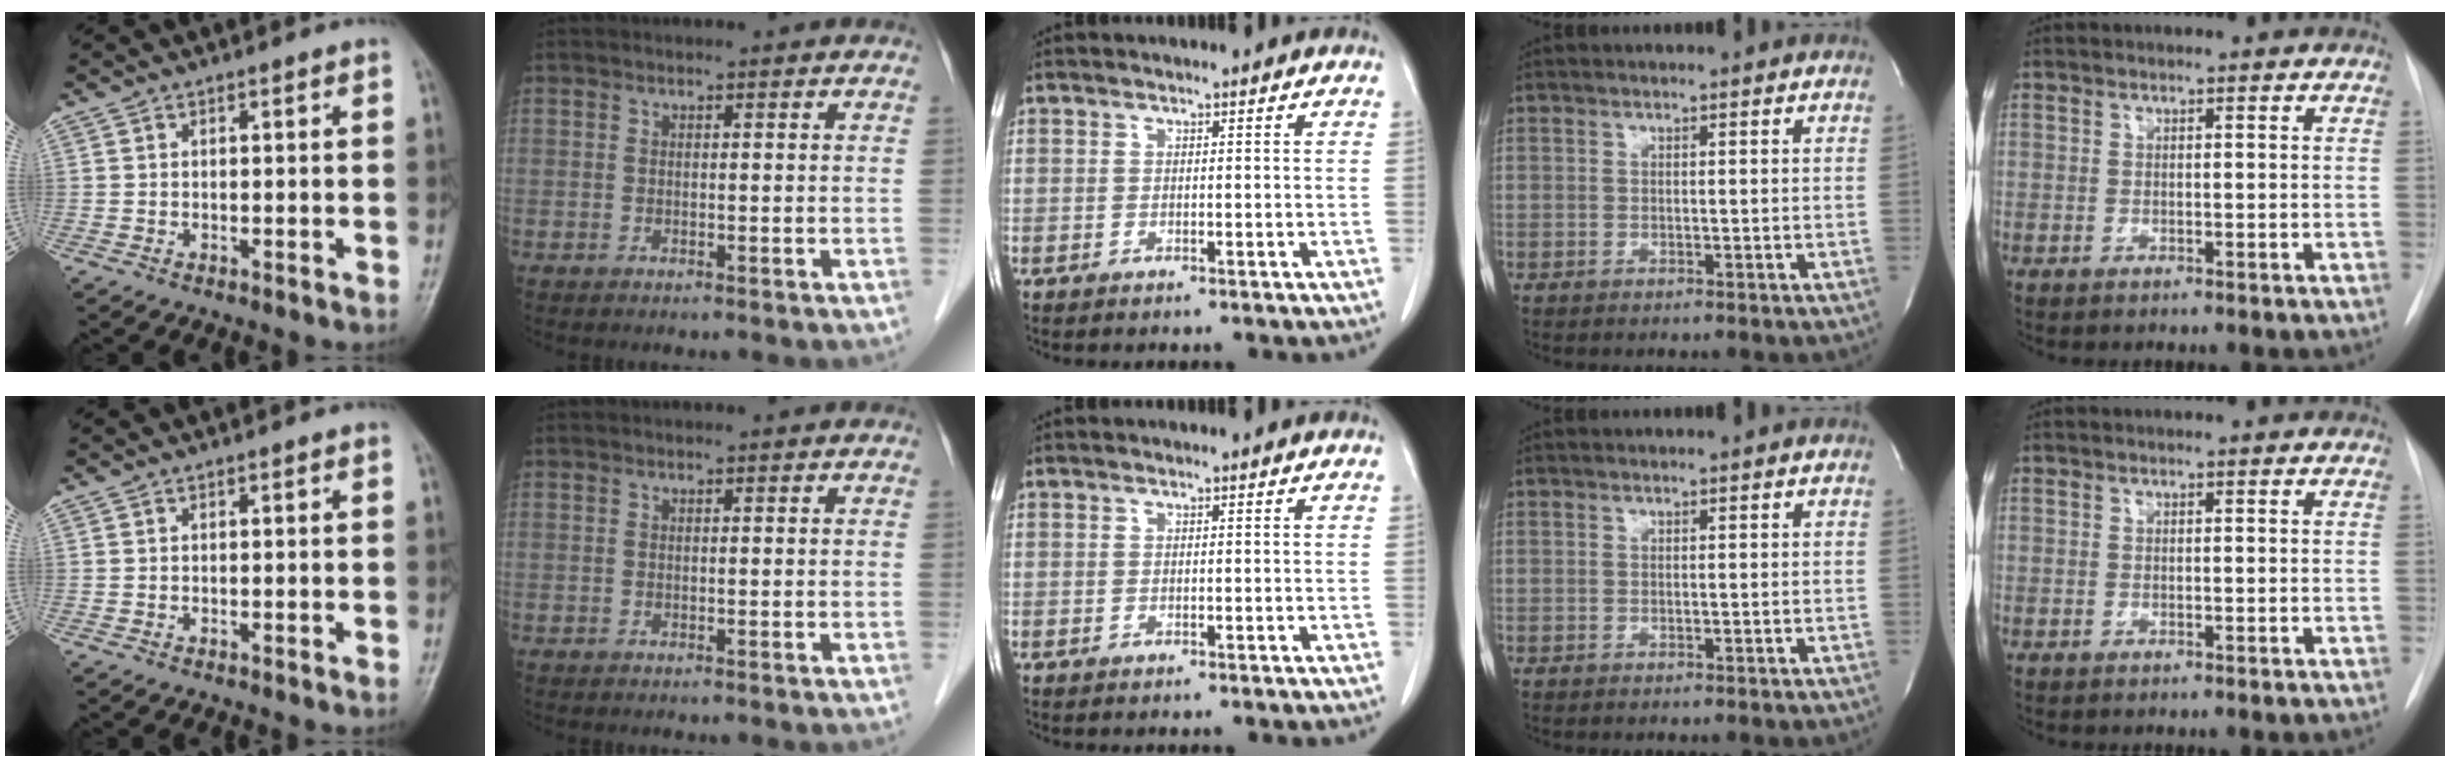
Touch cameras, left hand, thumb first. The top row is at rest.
{}